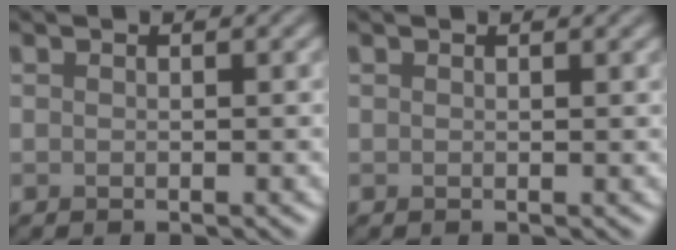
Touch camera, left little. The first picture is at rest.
{"total": 0.7, "force": [0.6, 0.2, 0.3], "torque": [0.002, 0.003, 0.009]}